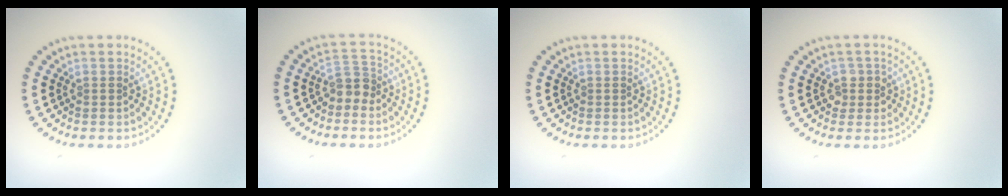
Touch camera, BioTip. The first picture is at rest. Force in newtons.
{"total": 2.1, "press": 1.6, "slide": 1.4}
{"total": 0.0}
{"total": 1.5, "press": 1.3, "slide": 0.7}